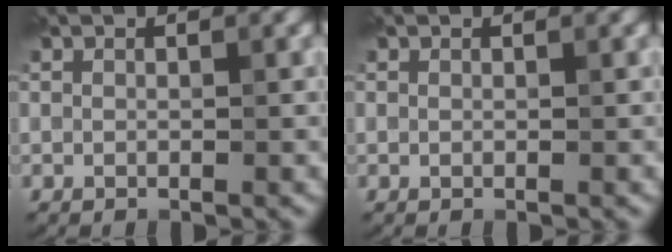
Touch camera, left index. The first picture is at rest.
{"total": 0.0}